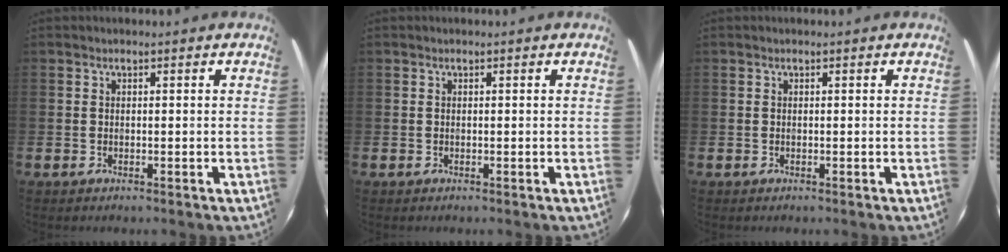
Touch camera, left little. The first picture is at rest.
{"total": 0.0}
{"total": 0.0}